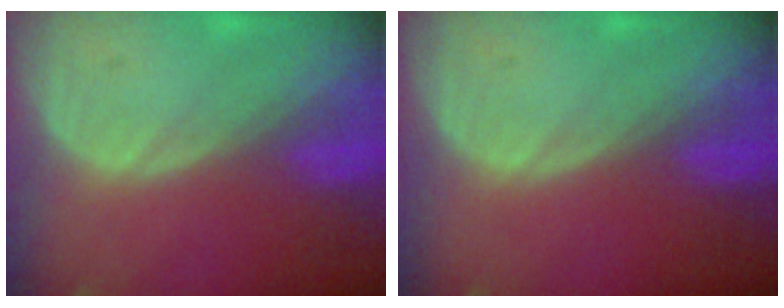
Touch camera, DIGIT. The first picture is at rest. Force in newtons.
{"total": 0.0}